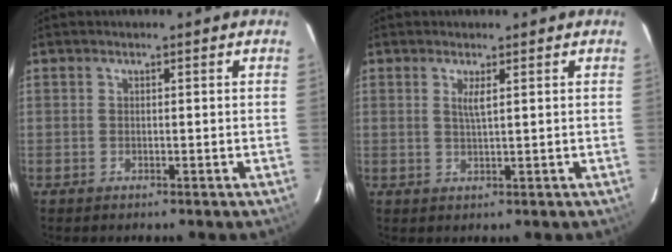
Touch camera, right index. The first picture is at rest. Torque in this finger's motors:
{"motor_torque": [0.01, 0.00, 0.04, 0.04]}